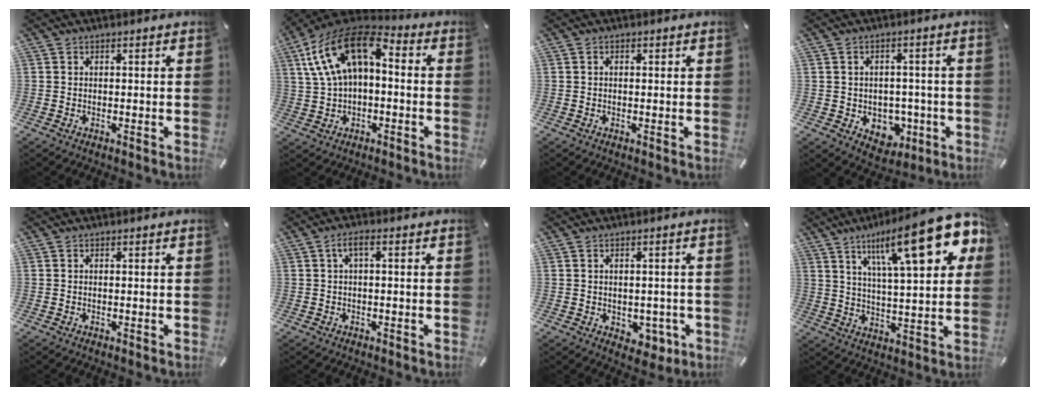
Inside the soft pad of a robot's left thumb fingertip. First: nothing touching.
{"total": 13.8, "force": [4.0, 8.8, 9.9], "torque": [-0.201, -0.008, 0.072]}
{"total": 0.5, "force": [0.1, 0.3, 0.4], "torque": [-0.008, 0.003, 0.000]}
{"total": 6.7, "force": [-1.1, 6.0, 2.9], "torque": [-0.025, 0.005, -0.014]}
{"total": 0.0}
{"total": 2.8, "force": [0.0, 0.7, 2.8], "torque": [-0.053, 0.008, -0.003]}
{"total": 4.0, "force": [-0.7, 3.2, 2.3], "torque": [-0.015, -0.003, -0.014]}
{"total": 23.3, "force": [11.9, 6.7, 18.9], "torque": [-0.290, -0.053, 0.179]}